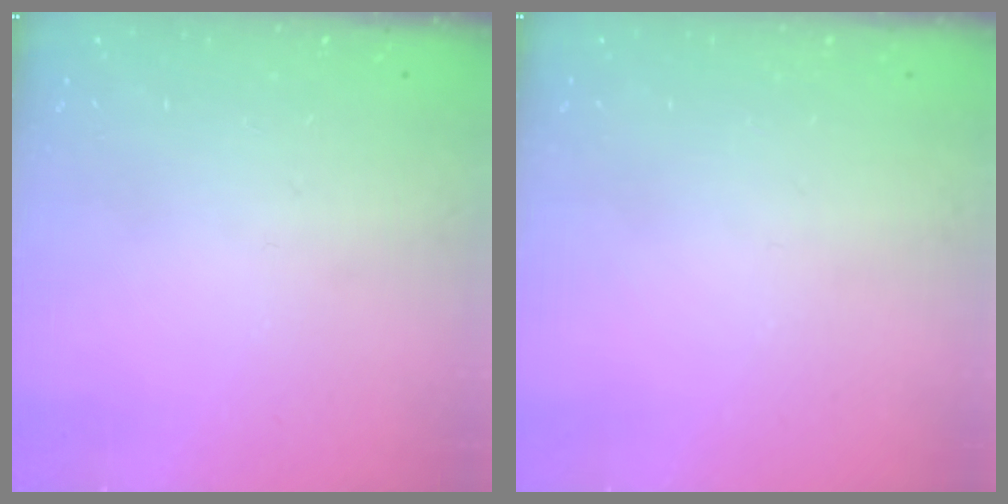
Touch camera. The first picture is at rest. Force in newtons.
{"total": 0.0}